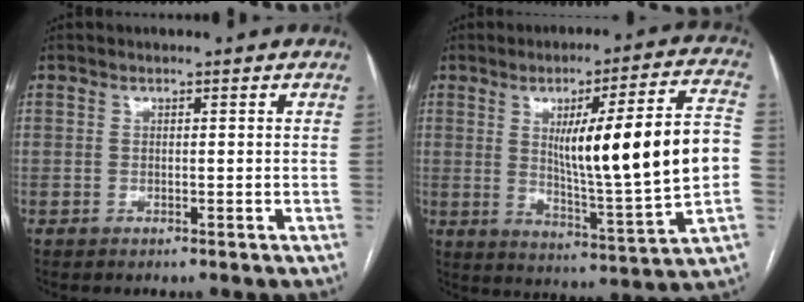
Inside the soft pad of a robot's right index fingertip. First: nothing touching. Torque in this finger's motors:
{"motor_torque": [1.58, 0.34, 0.91, 0.21]}